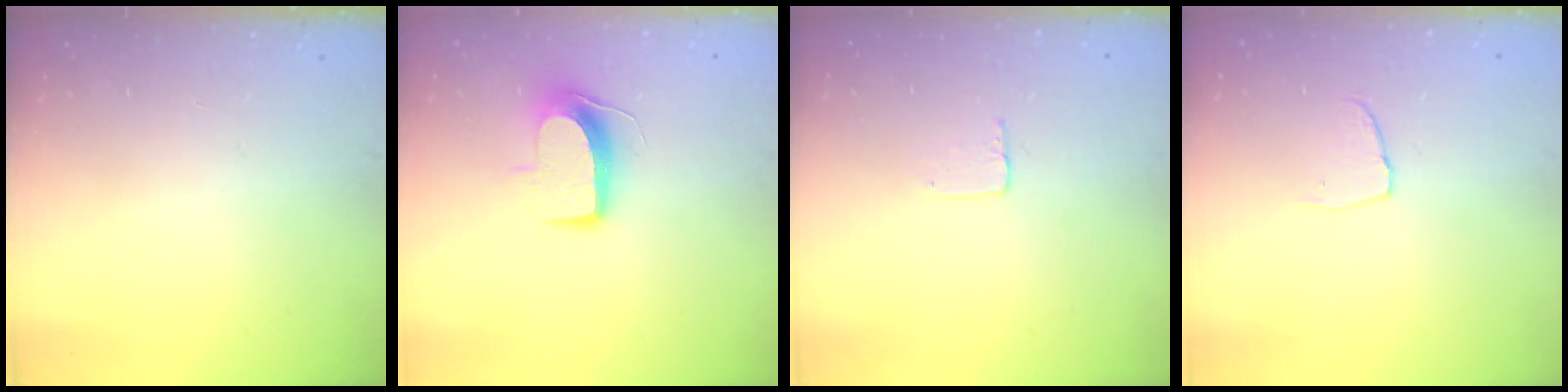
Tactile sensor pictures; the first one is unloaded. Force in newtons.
{"total": 8.8, "press": 8.7, "slide": 0.6}
{"total": 3.5, "press": 3.5, "slide": 0.2}
{"total": 4.3, "press": 4.3, "slide": 0.3}